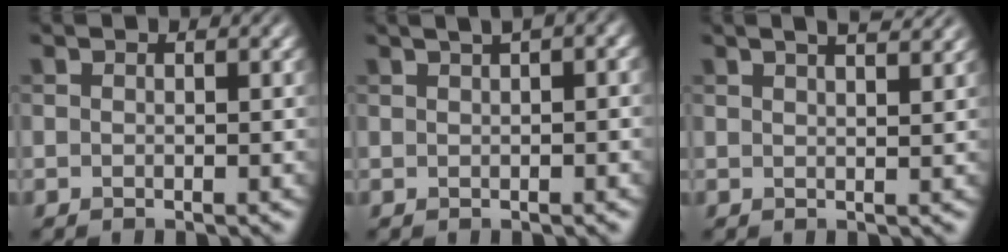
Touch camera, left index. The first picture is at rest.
{"total": 5.2, "force": [2.4, 2.0, 4.1], "torque": [-0.037, 0.030, 0.020]}
{"total": 4.6, "force": [3.1, 1.7, 2.9], "torque": [-0.011, 0.024, 0.012]}